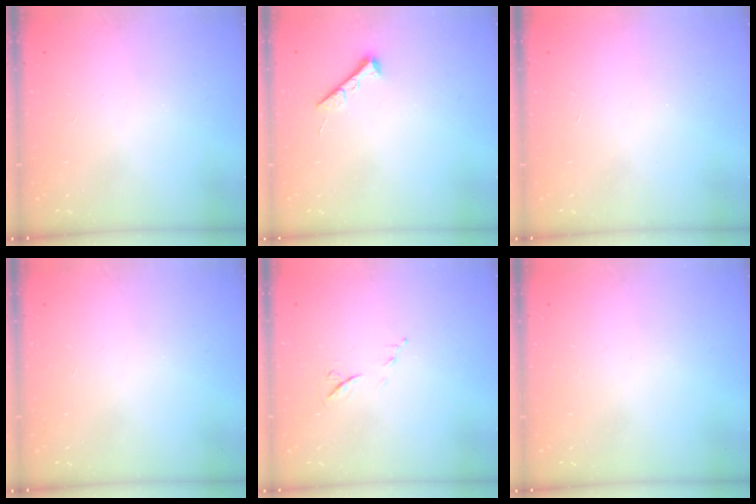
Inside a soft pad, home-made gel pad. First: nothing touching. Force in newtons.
{"total": 5.4, "press": 5.4, "slide": 0.8}
{"total": 1.6, "press": 1.6, "slide": 0.1}
{"total": 0.0}
{"total": 6.1, "press": 5.9, "slide": 1.5}
{"total": 0.0}